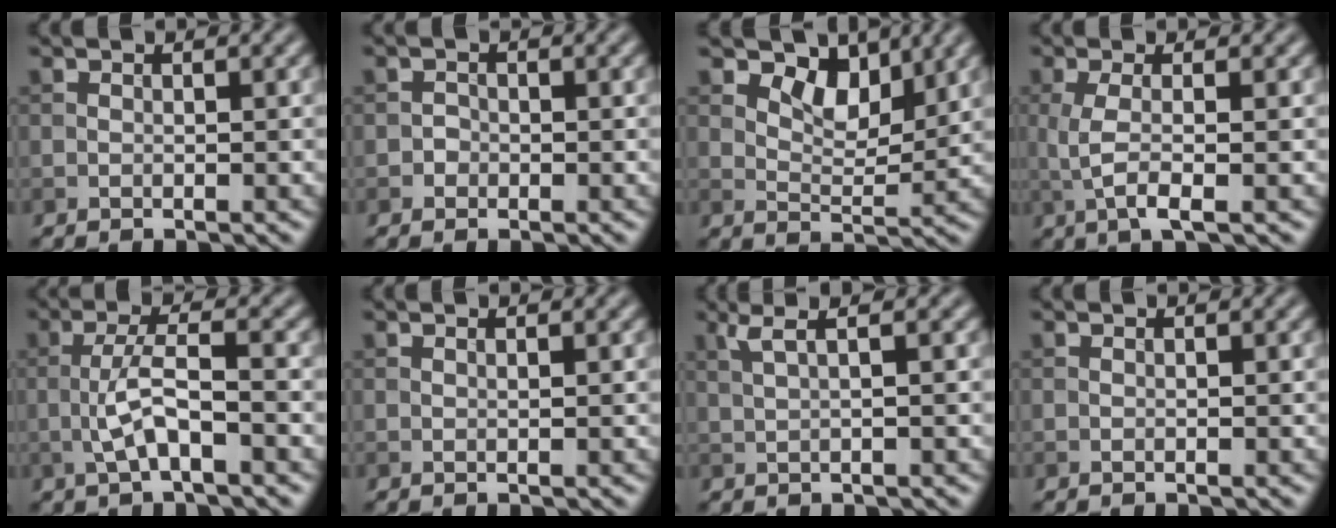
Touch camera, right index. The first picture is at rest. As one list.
[{"total": 0.8, "force": [-0.3, 0.7, 0.1], "torque": [0.004, 0.000, -0.007]}, {"total": 4.6, "force": [2.8, 2.4, 2.7], "torque": [-0.048, -0.008, 0.044]}, {"total": 3.3, "force": [-0.3, 0.9, 3.2], "torque": [-0.068, -0.006, -0.006]}, {"total": 4.0, "force": [-1.3, 1.0, 3.7], "torque": [-0.074, 0.009, -0.028]}, {"total": 0.0}, {"total": 2.9, "force": [1.4, 0.9, 2.4], "torque": [-0.035, 0.003, 0.017]}, {"total": 0.0}]